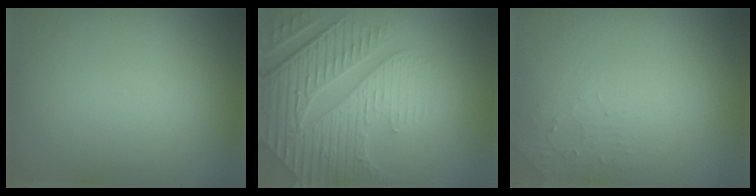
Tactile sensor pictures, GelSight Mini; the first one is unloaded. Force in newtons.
{"total": 7.0, "press": 5.4, "slide": 4.5}
{"total": 1.3, "press": 1.2, "slide": 0.3}